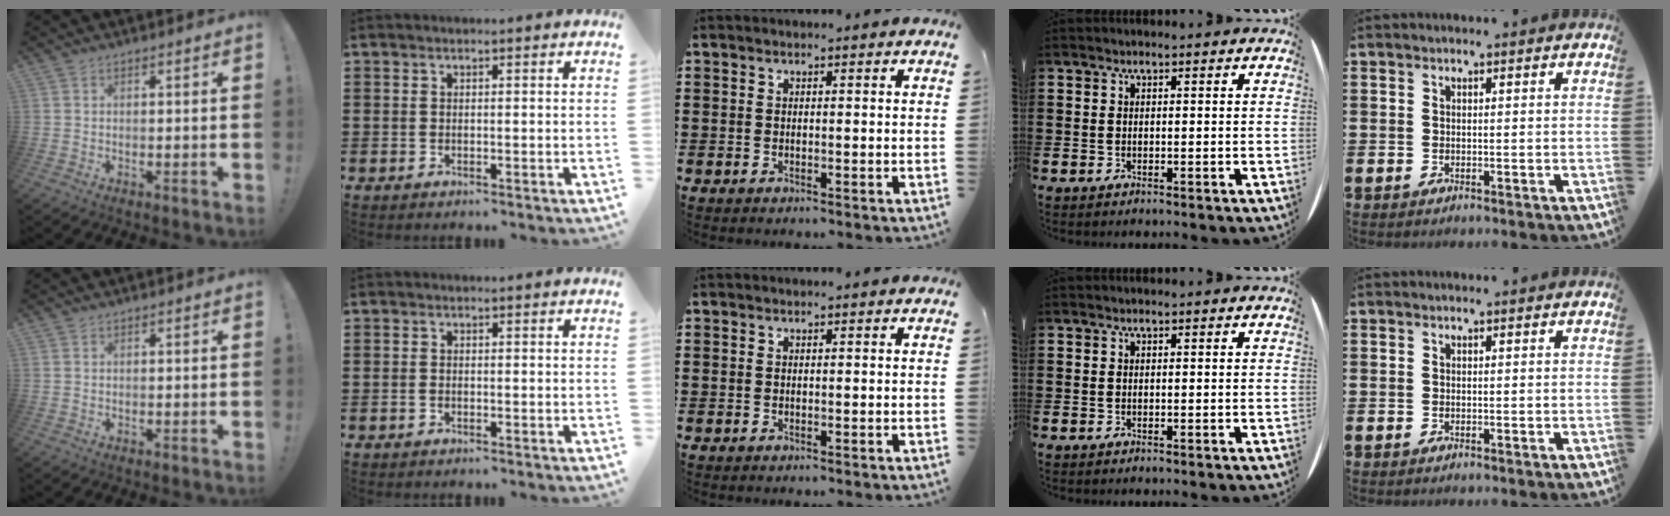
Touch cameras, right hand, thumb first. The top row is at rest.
{"index": {"total": 0.7, "force": [-0.4, 0.3, 0.4], "torque": [-0.010, -0.002, -0.007]}}